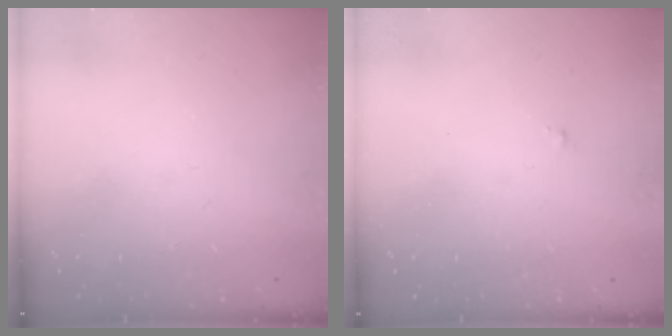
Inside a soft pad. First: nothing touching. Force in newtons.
{"total": 0.6, "press": 0.6, "slide": 0.2}